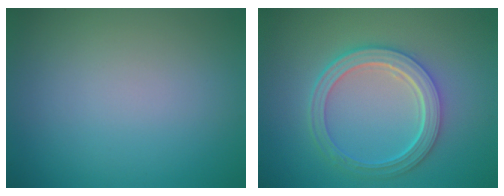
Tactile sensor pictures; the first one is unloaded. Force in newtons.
{"total": 5.0, "press": 3.9, "slide": 3.1}